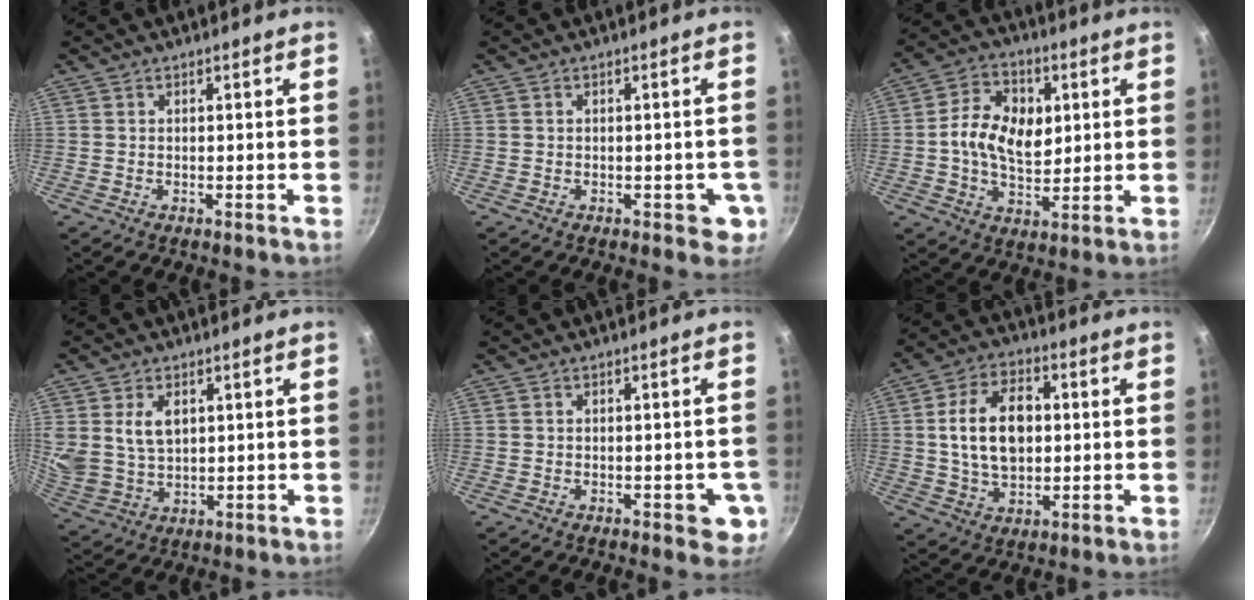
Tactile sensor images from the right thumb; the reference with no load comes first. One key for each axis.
{"total": 4.2, "fx": -1.1, "fy": 2.6, "fz": 3.2, "tx": -0.011, "ty": 0.004, "tz": -0.013}
{"total": 12.2, "fx": 1.6, "fy": 8.3, "fz": 8.8, "tx": -0.131, "ty": 0.001, "tz": 0.019}
{"total": 9.1, "fx": 2.7, "fy": 6.2, "fz": 6.0, "tx": -0.101, "ty": -0.020, "tz": 0.063}
{"total": 5.1, "fx": -1.4, "fy": 2.6, "fz": 4.2, "tx": -0.024, "ty": 0.004, "tz": -0.017}
{"total": 13.6, "fx": 1.3, "fy": 8.8, "fz": 10.2, "tx": -0.154, "ty": 0.012, "tz": 0.021}